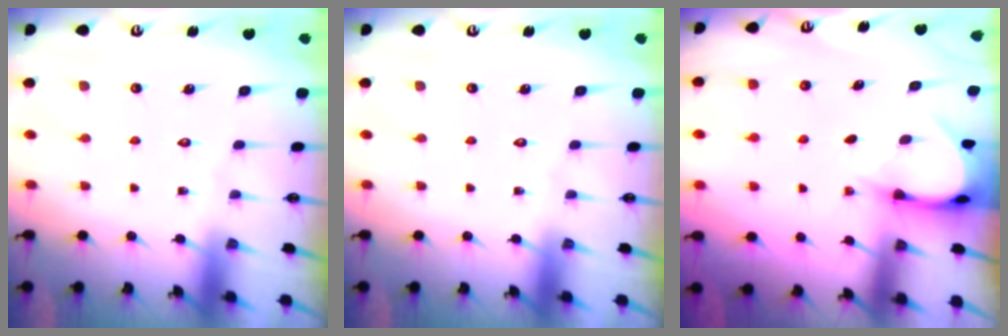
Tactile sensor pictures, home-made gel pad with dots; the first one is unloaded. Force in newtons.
{"total": 0.0}
{"total": 3.9, "press": 3.9, "slide": 0.3}